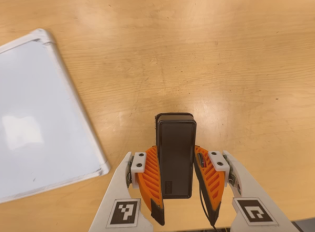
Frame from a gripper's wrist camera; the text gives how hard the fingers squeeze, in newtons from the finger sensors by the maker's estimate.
{"total": 4.2, "left": 2.7, "right": 5.6}